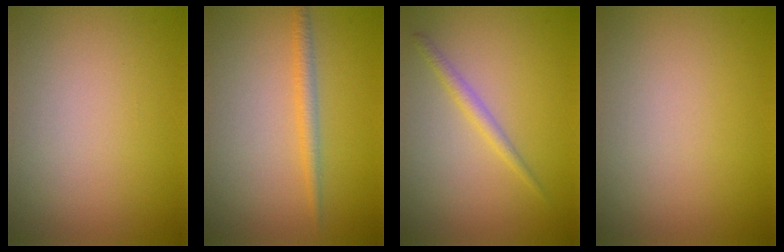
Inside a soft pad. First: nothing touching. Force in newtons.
{"total": 1.7, "press": 1.7, "slide": 0.1}
{"total": 1.4, "press": 1.4, "slide": 0.1}
{"total": 0.0}